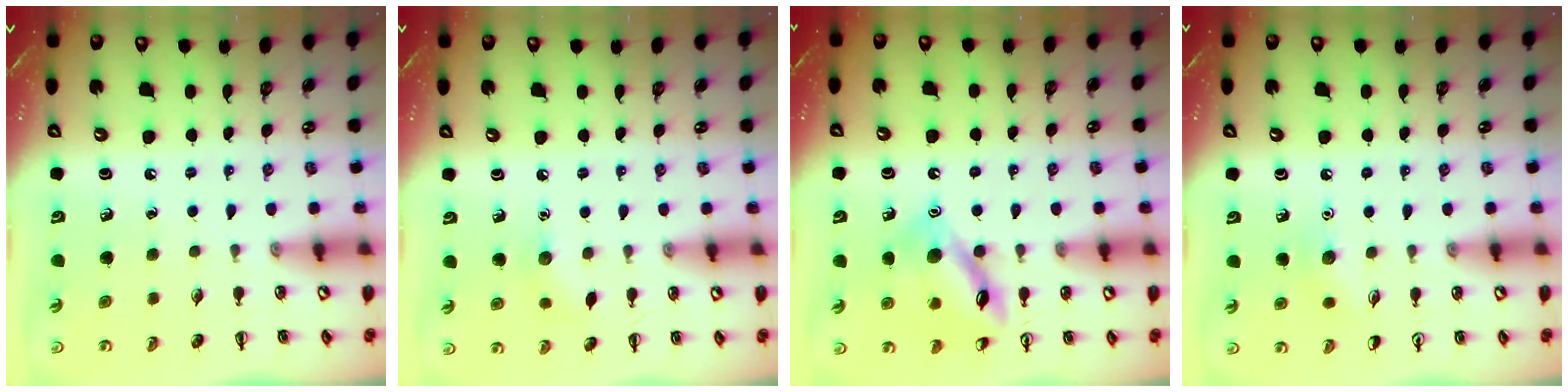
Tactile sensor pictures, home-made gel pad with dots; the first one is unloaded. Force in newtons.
{"total": 6.9, "press": 6.8, "slide": 1.3}
{"total": 12.7, "press": 12.6, "slide": 1.2}
{"total": 6.7, "press": 6.4, "slide": 2.1}